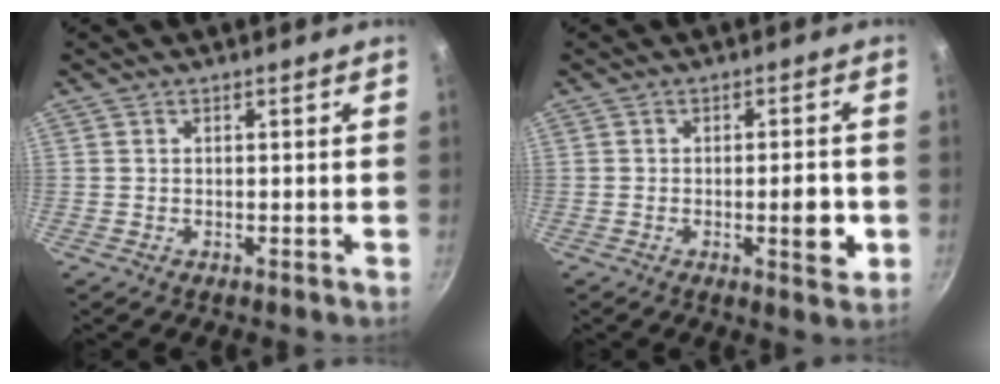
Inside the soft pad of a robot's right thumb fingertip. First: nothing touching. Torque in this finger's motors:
{"motor_torque": [2.33, 2.58, 2.02, -0.75, 0.77]}